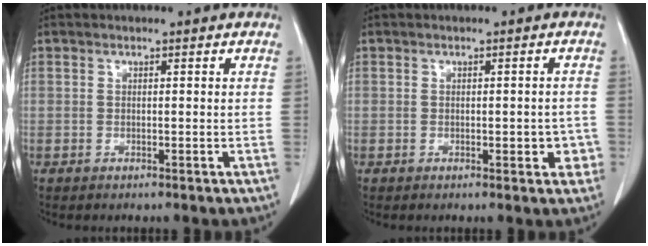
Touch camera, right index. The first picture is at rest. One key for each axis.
{"total": 3.0, "fx": -0.9, "fy": 1.4, "fz": 2.4, "tx": -0.018, "ty": 0.008, "tz": -0.003}